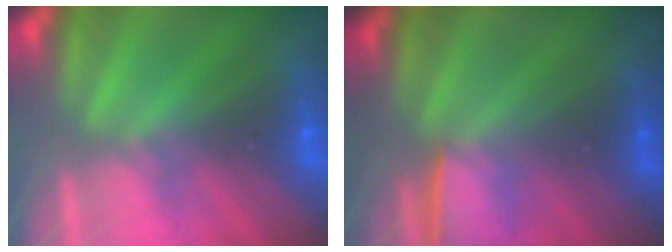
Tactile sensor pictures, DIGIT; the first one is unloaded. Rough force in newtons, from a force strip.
{"total": 1.3}